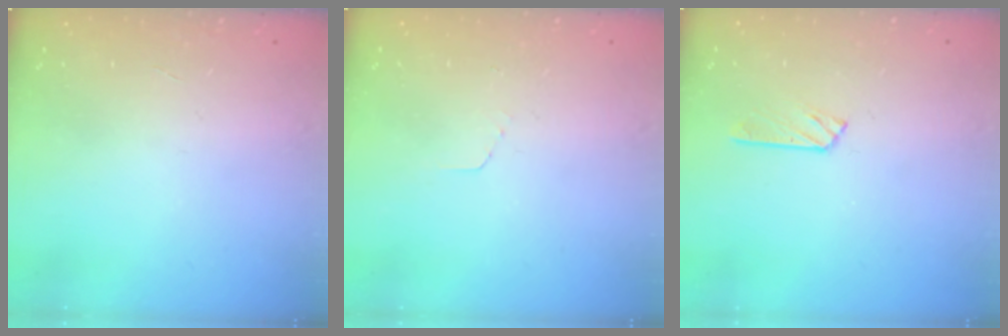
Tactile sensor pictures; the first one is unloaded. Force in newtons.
{"total": 2.6, "press": 2.6, "slide": 0.1}
{"total": 2.9, "press": 2.9, "slide": 0.3}